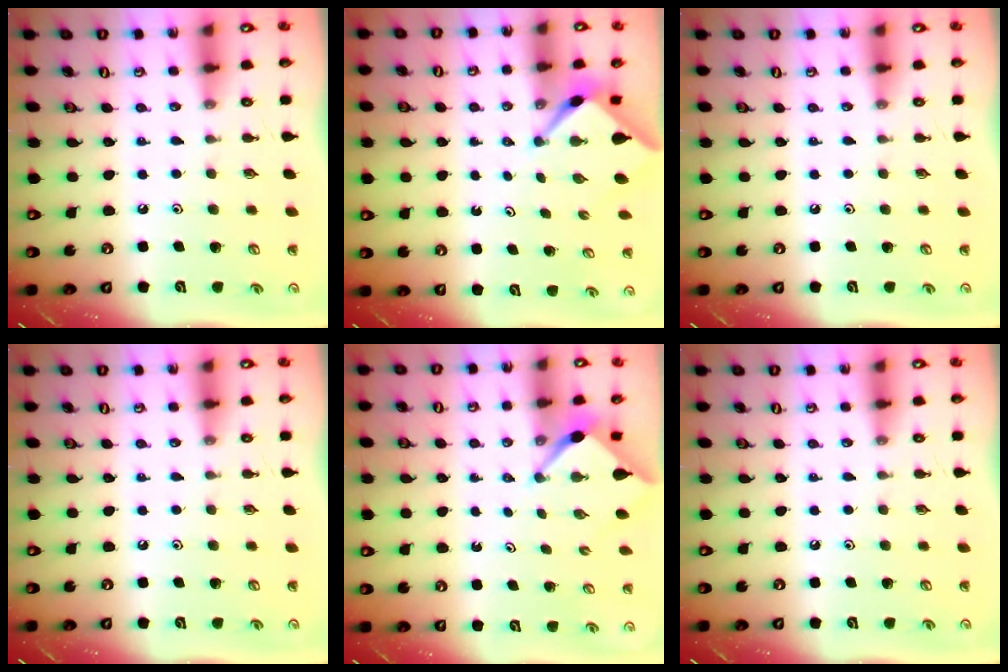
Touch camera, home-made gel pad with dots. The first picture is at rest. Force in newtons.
{"total": 2.5, "press": 2.5, "slide": 0.3}
{"total": 0.0}
{"total": 0.0}
{"total": 2.6, "press": 2.5, "slide": 0.3}
{"total": 0.0}